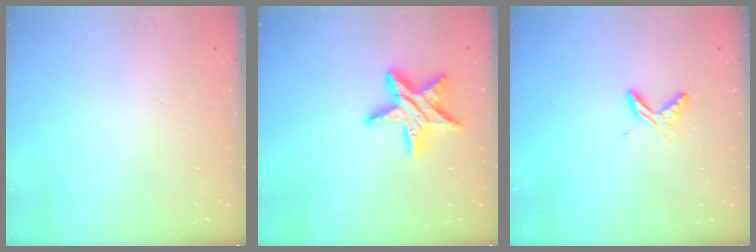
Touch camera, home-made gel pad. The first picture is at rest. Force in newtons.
{"total": 14.0, "press": 14.0, "slide": 1.0}
{"total": 6.1, "press": 6.1, "slide": 0.7}